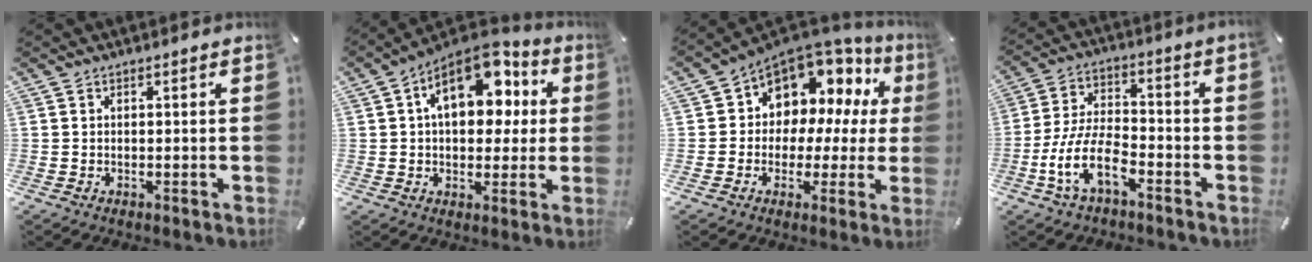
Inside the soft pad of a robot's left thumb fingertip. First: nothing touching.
{"total": 16.6, "force": [5.6, 10.7, 11.4], "torque": [-0.173, -0.020, 0.099]}
{"total": 9.6, "force": [5.6, 7.3, 2.8], "torque": [-0.052, -0.060, 0.105]}
{"total": 11.5, "force": [-5.9, 4.6, 8.7], "torque": [-0.197, 0.007, -0.114]}